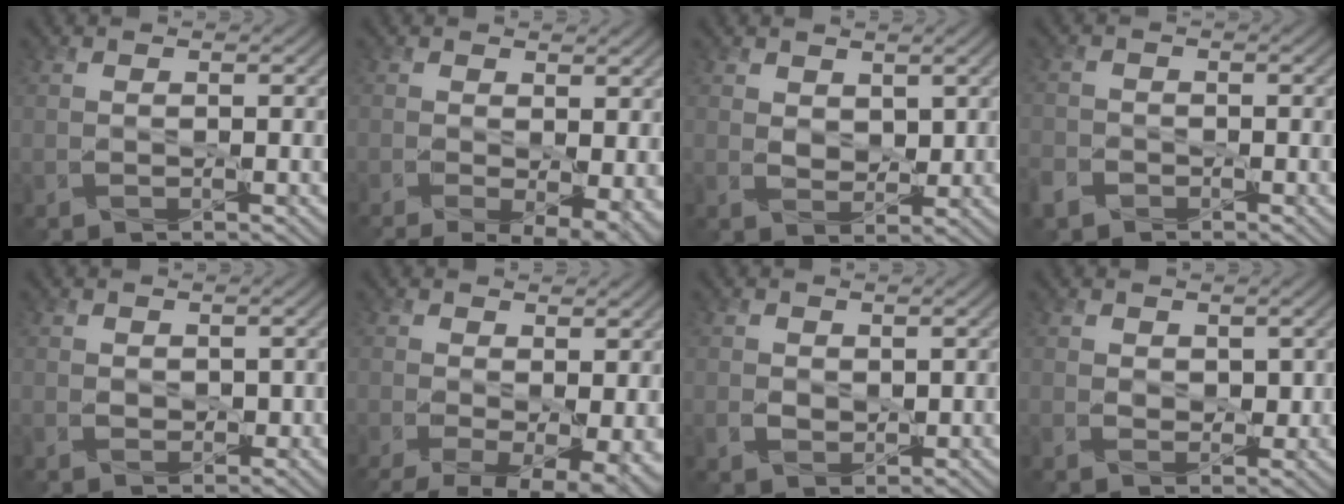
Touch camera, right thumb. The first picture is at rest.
{"total": 6.9, "force": [-1.7, 2.9, 5.9], "torque": [-0.107, -0.022, -0.018]}
{"total": 2.5, "force": [1.5, 1.6, 1.2], "torque": [-0.030, -0.007, 0.029]}
{"total": 2.7, "force": [-1.8, 1.7, 0.8], "torque": [-0.025, -0.006, -0.048]}
{"total": 0.9, "force": [0.5, 0.7, 0.2], "torque": [-0.006, -0.005, 0.011]}
{"total": 8.2, "force": [-2.2, 4.0, 6.9], "torque": [-0.123, -0.033, -0.022]}
{"total": 1.8, "force": [0.6, 1.5, 0.8], "torque": [-0.022, -0.007, 0.014]}
{"total": 1.8, "force": [1.0, 1.2, 0.9], "torque": [-0.020, -0.007, 0.019]}